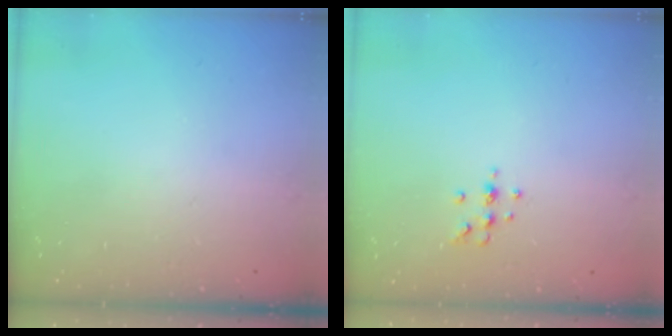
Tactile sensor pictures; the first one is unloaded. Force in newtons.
{"total": 5.4, "press": 5.2, "slide": 1.4}